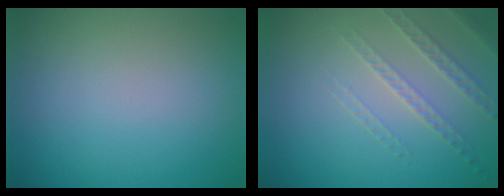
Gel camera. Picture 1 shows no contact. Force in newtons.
{"total": 1.6, "press": 1.3, "slide": 0.9}